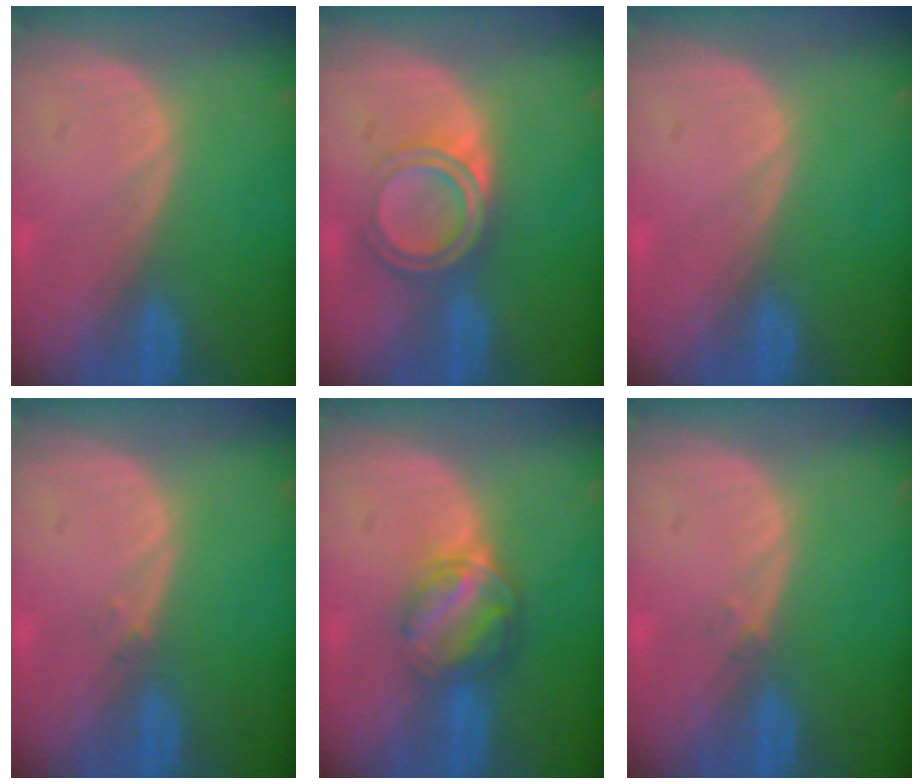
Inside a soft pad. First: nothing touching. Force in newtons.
{"total": 5.7, "press": 5.1, "slide": 2.5}
{"total": 0.0}
{"total": 0.7, "press": 0.7, "slide": 0.1}
{"total": 6.4, "press": 5.4, "slide": 3.3}
{"total": 0.7, "press": 0.7, "slide": 0.1}